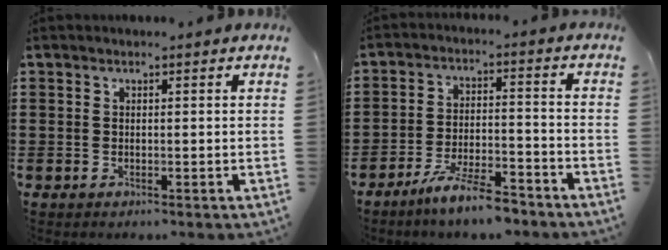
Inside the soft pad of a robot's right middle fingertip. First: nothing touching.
{"total": 7.6, "force": [-6.4, 0.7, 4.0], "torque": [-0.080, 0.000, -0.121]}